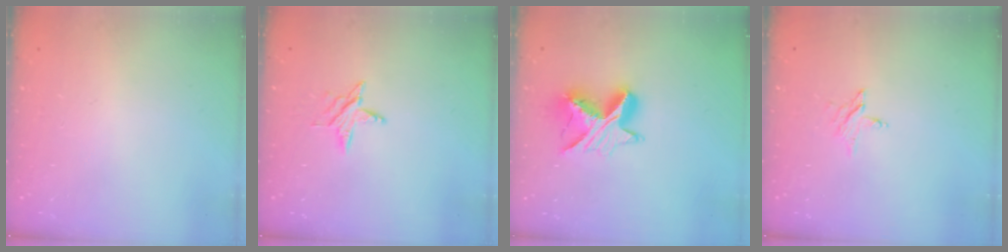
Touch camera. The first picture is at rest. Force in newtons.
{"total": 5.0, "press": 5.0, "slide": 0.6}
{"total": 10.2, "press": 10.2, "slide": 0.5}
{"total": 3.7, "press": 3.6, "slide": 0.3}